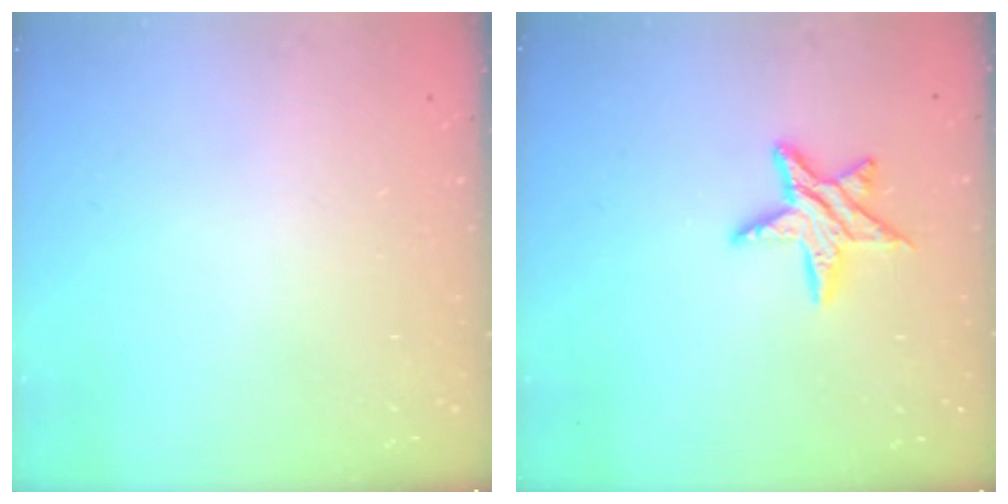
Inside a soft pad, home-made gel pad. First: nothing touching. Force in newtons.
{"total": 10.0, "press": 10.0, "slide": 0.3}